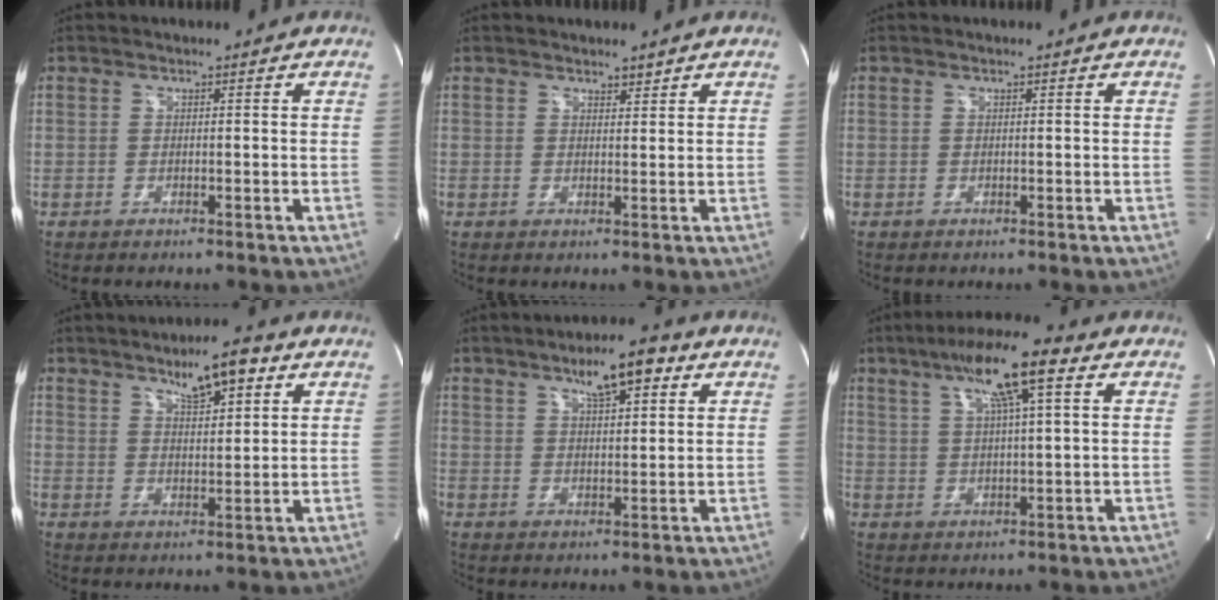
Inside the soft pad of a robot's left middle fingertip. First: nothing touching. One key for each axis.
{"total": 1.4, "fx": 1.2, "fy": 0.4, "fz": 0.4, "tx": -0.013, "ty": 0.001, "tz": 0.023}
{"total": 0.0}
{"total": 7.6, "fx": 4.6, "fy": 1.5, "fz": 5.8, "tx": -0.097, "ty": 0.005, "tz": 0.075}
{"total": 8.0, "fx": 4.5, "fy": 1.8, "fz": 6.4, "tx": -0.106, "ty": 0.011, "tz": 0.071}
{"total": 11.3, "fx": 5.5, "fy": 0.9, "fz": 9.8, "tx": -0.175, "ty": 0.022, "tz": 0.088}